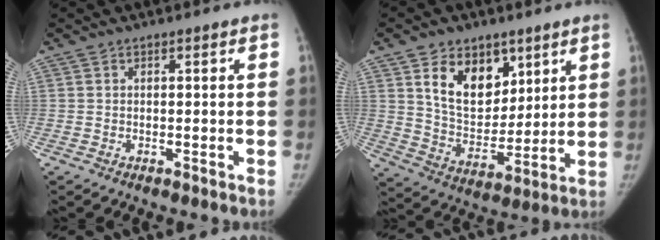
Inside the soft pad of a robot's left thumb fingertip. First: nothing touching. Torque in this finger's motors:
{"motor_torque": [0.01, 0.13, 1.29, -0.84, 0.38]}